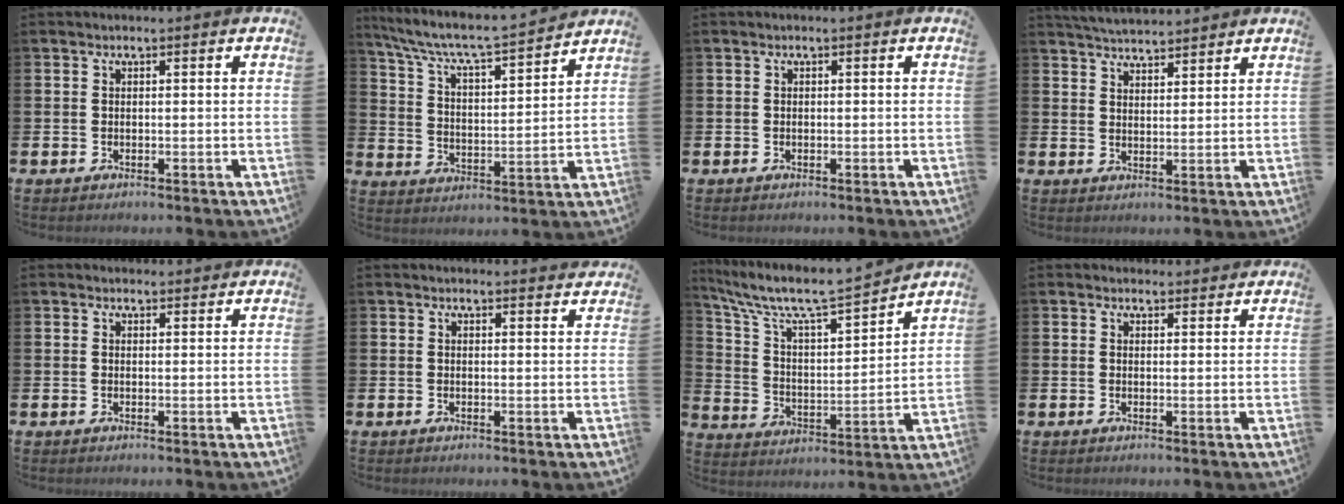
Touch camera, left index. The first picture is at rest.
{"total": 6.9, "force": [6.5, 0.5, 2.3], "torque": [-0.077, -0.054, 0.106]}
{"total": 0.0}
{"total": 4.4, "force": [4.4, 0.4, 0.3], "torque": [-0.025, -0.019, 0.081]}
{"total": 1.2, "force": [1.2, 0.4, 0.0], "torque": [0.008, -0.001, 0.020]}
{"total": 1.5, "force": [1.5, 0.1, -0.1], "torque": [0.009, -0.011, 0.026]}
{"total": 8.4, "force": [7.4, 1.4, 3.6], "torque": [-0.107, -0.055, 0.122]}
{"total": 1.8, "force": [1.7, 0.6, -0.1], "torque": [0.009, -0.005, 0.029]}